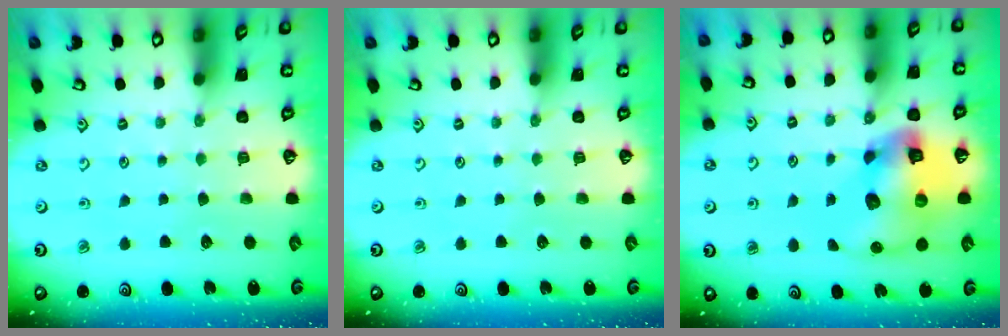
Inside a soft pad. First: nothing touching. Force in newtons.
{"total": 0.0}
{"total": 14.8, "press": 14.7, "slide": 1.9}